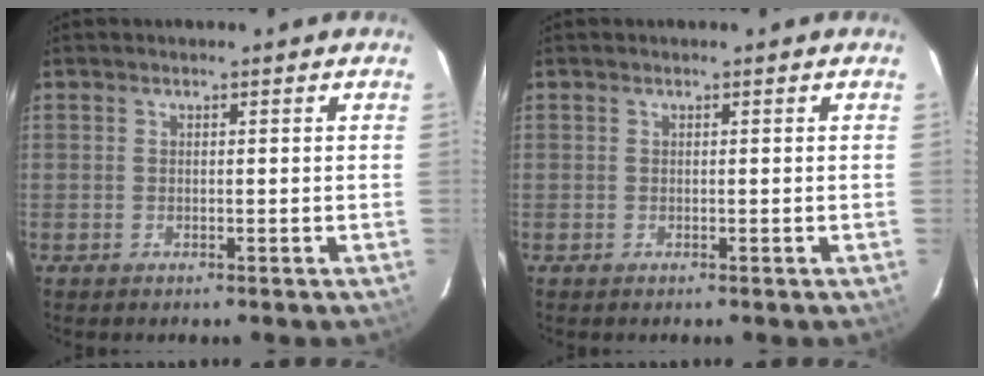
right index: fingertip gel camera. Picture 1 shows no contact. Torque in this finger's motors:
{"motor_torque": [0.00, 0.00, 0.02, 0.00]}